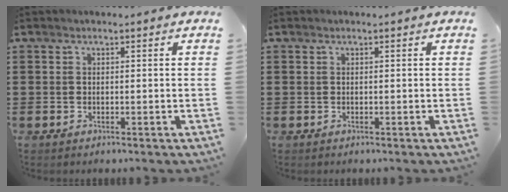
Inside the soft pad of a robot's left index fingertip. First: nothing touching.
{"total": 0.0}